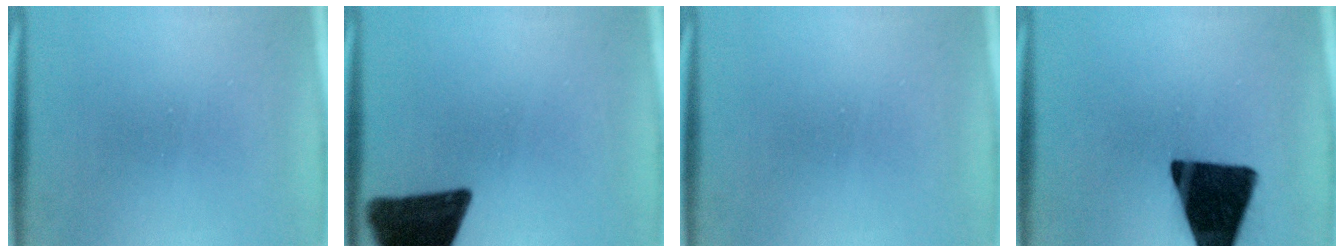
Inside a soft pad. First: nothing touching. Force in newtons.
{"total": 15.8}
{"total": 0.0}
{"total": 16.6}